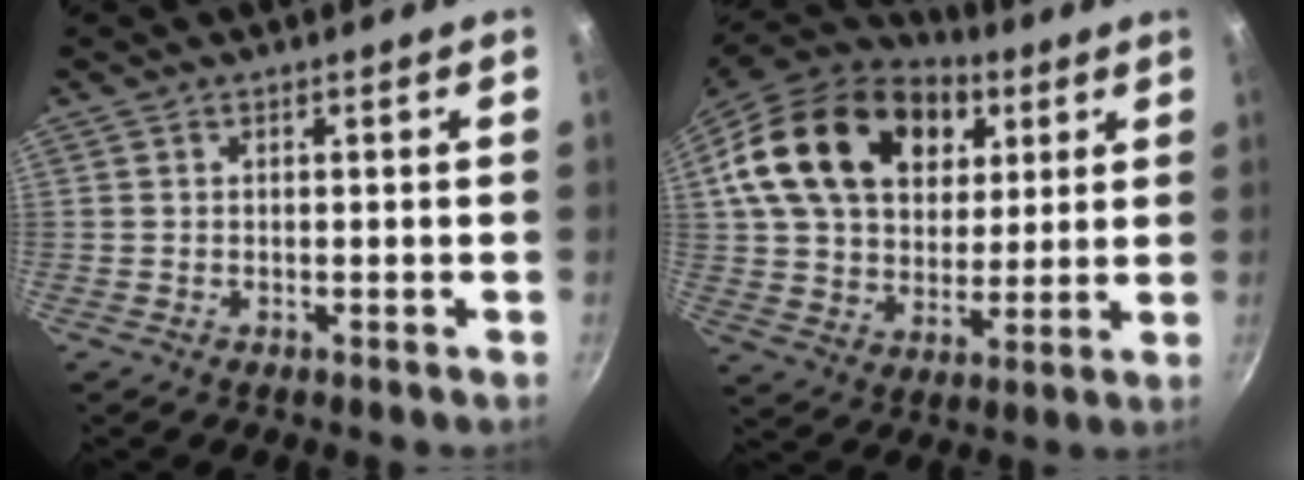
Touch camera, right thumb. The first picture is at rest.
{"total": 24.9, "force": [9.3, 17.4, 15.2], "torque": [-0.246, -0.005, 0.159]}